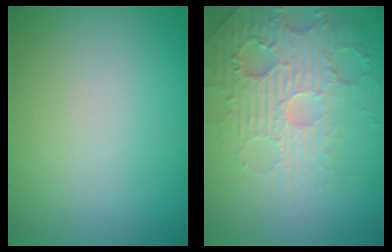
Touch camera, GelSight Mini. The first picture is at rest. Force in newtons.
{"total": 4.5, "press": 4.1, "slide": 2.0}